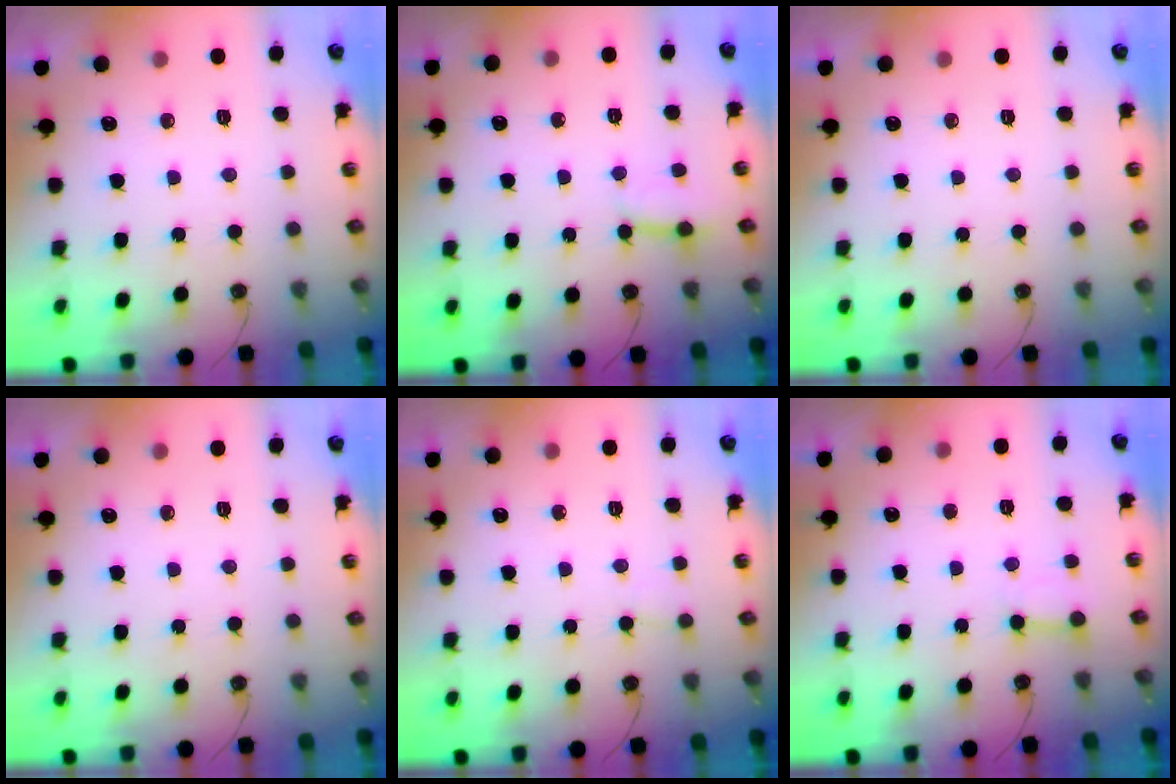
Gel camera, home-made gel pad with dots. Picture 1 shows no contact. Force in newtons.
{"total": 2.9, "press": 2.8, "slide": 0.5}
{"total": 0.0}
{"total": 0.0}
{"total": 4.4, "press": 4.4, "slide": 0.4}
{"total": 3.0, "press": 3.0, "slide": 0.4}